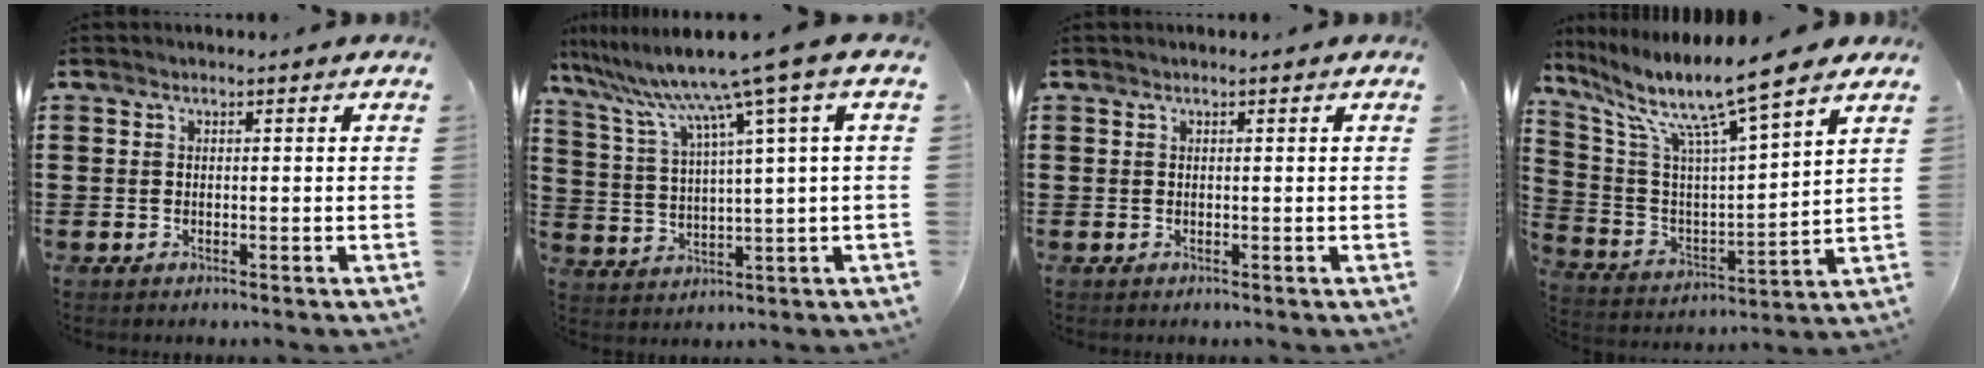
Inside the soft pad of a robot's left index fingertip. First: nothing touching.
{"total": 10.1, "force": [6.7, -1.0, 7.4], "torque": [-0.178, -0.043, 0.102]}
{"total": 0.0}
{"total": 11.1, "force": [8.4, 0.5, 7.2], "torque": [-0.163, -0.059, 0.133]}